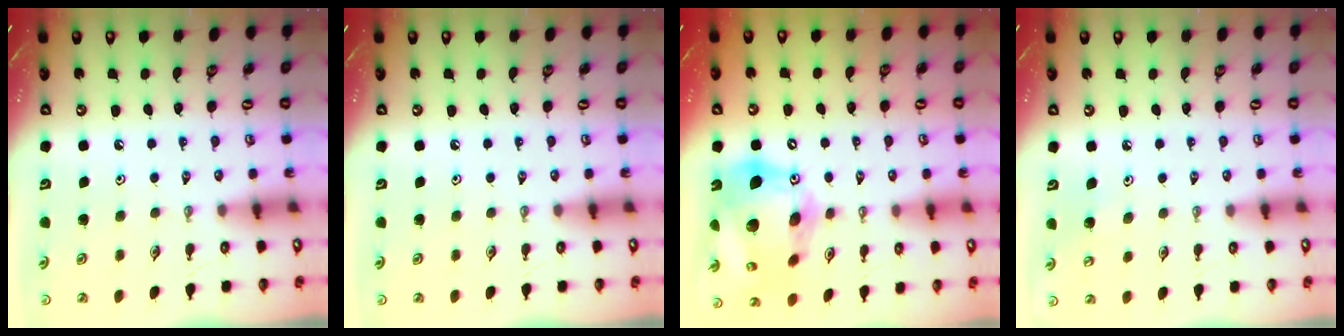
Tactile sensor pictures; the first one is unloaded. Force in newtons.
{"total": 0.0}
{"total": 23.0, "press": 22.7, "slide": 3.3}
{"total": 5.4, "press": 5.4, "slide": 0.7}